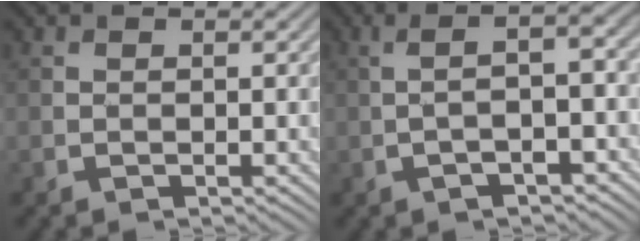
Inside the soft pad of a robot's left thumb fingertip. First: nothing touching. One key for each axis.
{"total": 5.2, "fx": -0.9, "fy": 1.1, "fz": 5.0, "tx": -0.085, "ty": 0.013, "tz": -0.025}